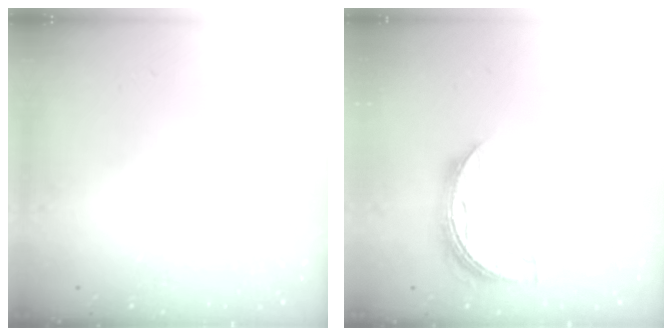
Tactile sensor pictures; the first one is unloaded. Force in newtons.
{"total": 6.9, "press": 6.9, "slide": 0.3}